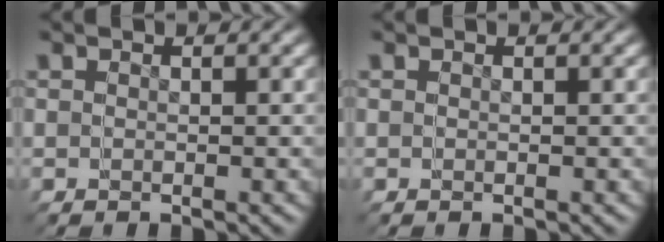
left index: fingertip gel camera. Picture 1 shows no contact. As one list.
[{"total": 0.0}]